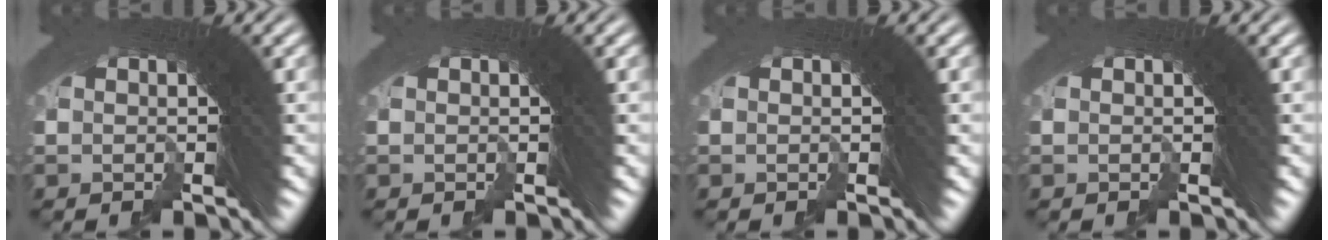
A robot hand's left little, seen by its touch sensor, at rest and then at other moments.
{"total": 0.0}
{"total": 0.0}
{"total": 0.0}